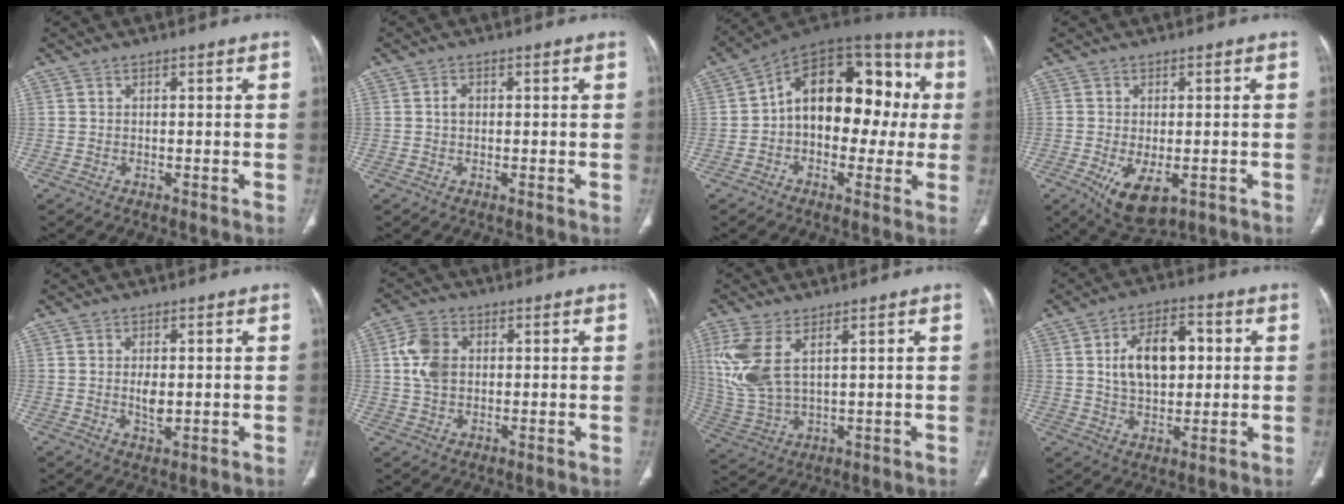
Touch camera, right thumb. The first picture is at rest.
{"total": 1.6, "force": [0.1, 1.2, 1.0], "torque": [-0.014, 0.005, 0.000]}
{"total": 20.0, "force": [0.9, 12.4, 15.7], "torque": [-0.186, 0.054, 0.003]}
{"total": 8.5, "force": [-3.2, 4.4, 6.5], "torque": [-0.105, -0.011, -0.040]}
{"total": 3.3, "force": [0.1, 1.6, 2.9], "torque": [-0.052, -0.008, 0.006]}
{"total": 6.9, "force": [1.1, 5.0, 4.6], "torque": [-0.085, 0.003, 0.021]}
{"total": 11.1, "force": [4.2, 5.2, 8.9], "torque": [-0.219, -0.010, 0.101]}
{"total": 12.4, "force": [2.2, 7.4, 9.7], "torque": [-0.138, 0.007, 0.037]}